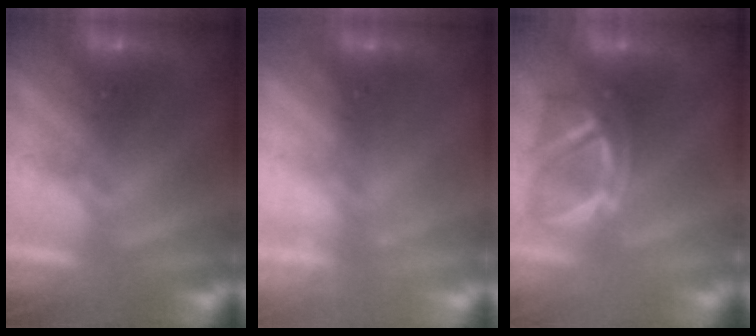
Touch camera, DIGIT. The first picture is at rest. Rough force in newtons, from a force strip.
{"total": 2.2}
{"total": 3.8}